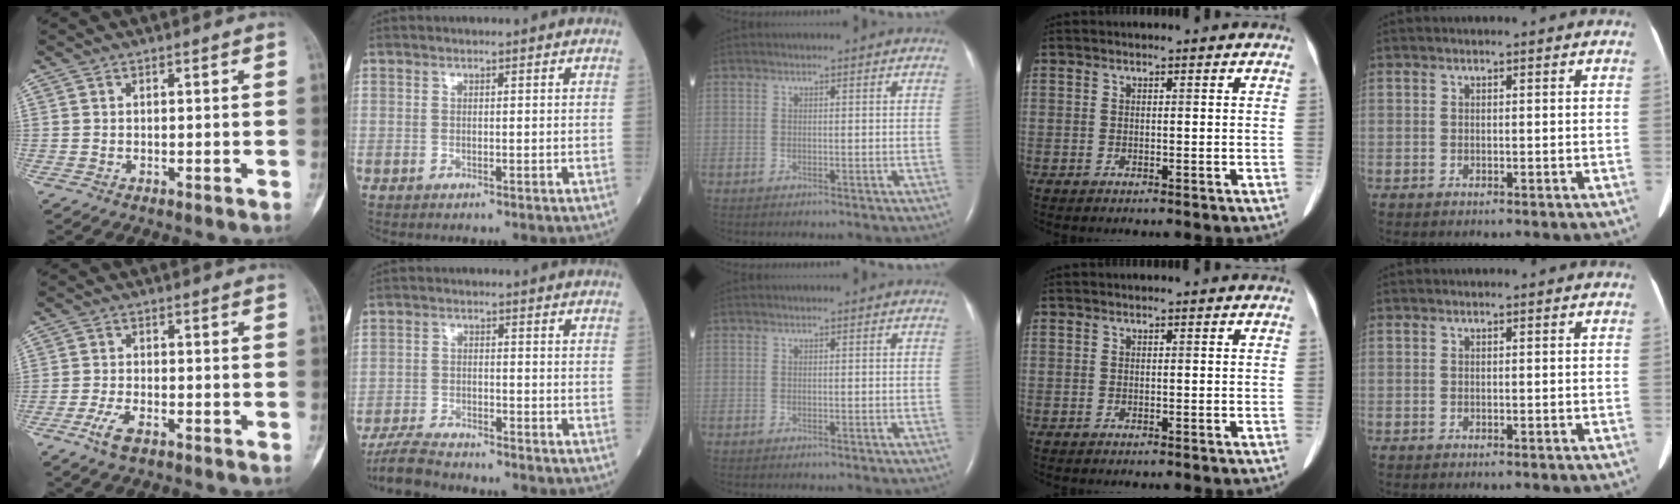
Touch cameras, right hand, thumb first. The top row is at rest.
{"thumb": {"total": 4.2, "force": [-2.5, 1.7, 3.0], "torque": [-0.067, 0.008, -0.048]}, "index": {"total": 7.0, "force": [-6.5, 0.6, 2.4], "torque": [-0.045, -0.023, -0.116]}}